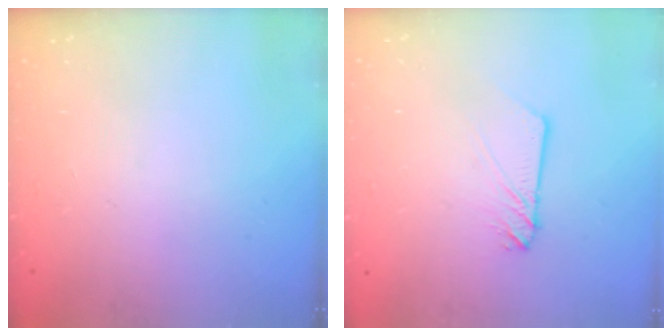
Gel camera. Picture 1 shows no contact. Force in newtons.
{"total": 3.2, "press": 3.2, "slide": 0.2}